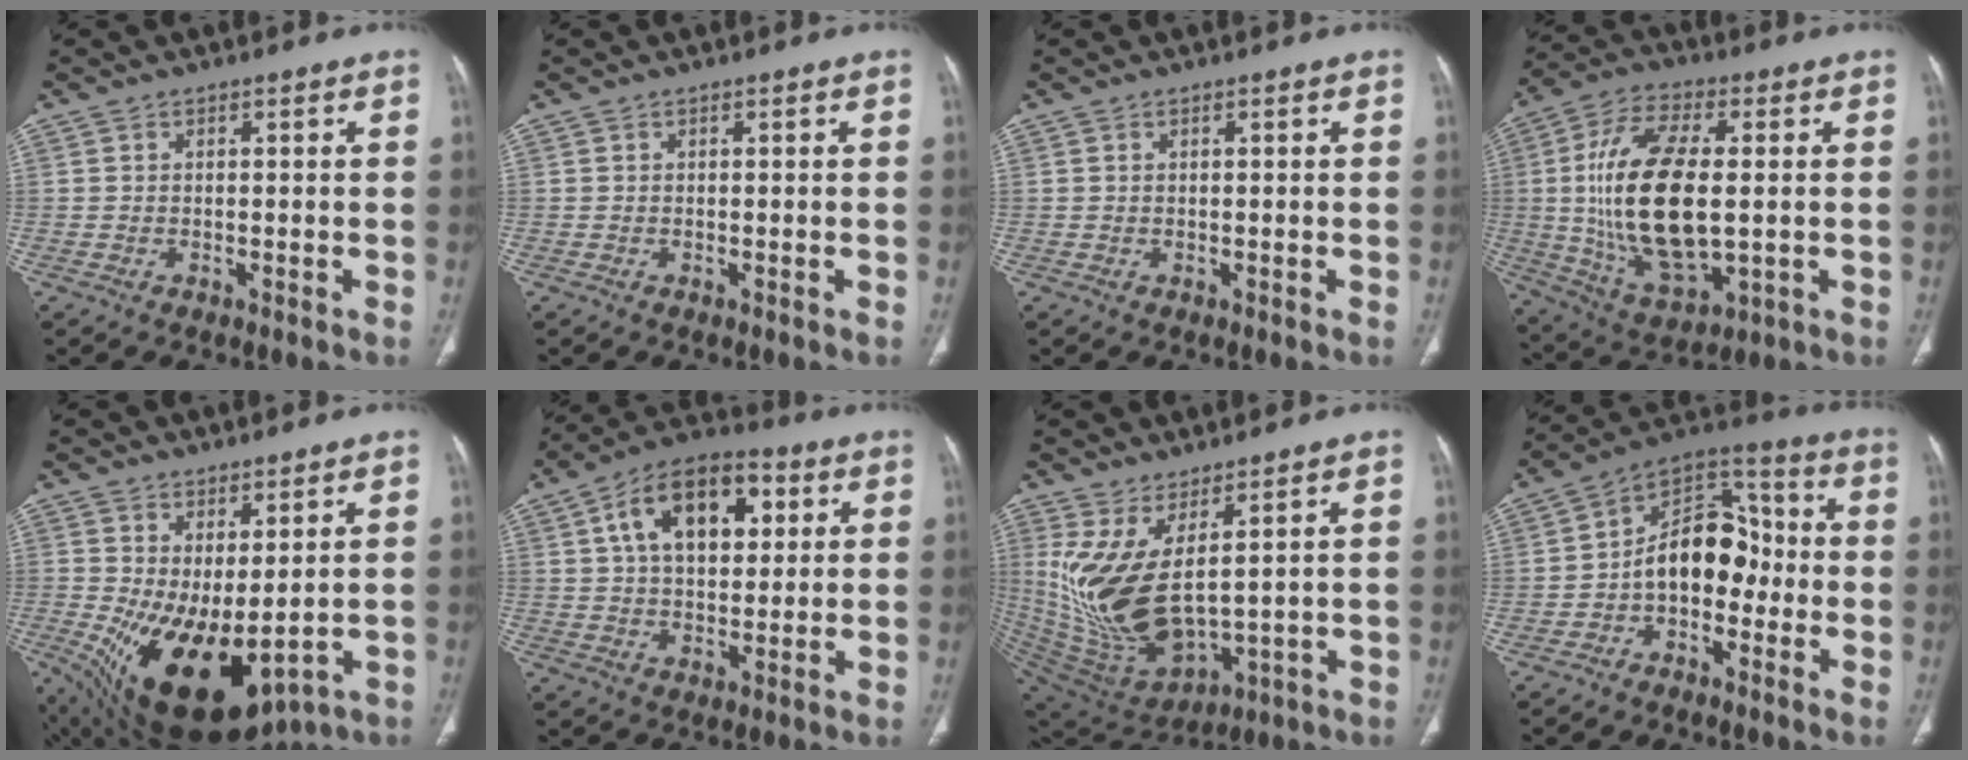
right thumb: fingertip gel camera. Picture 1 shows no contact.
{"total": 0.0}
{"total": 0.0}
{"total": 21.3, "force": [0.3, 10.1, 18.8], "torque": [-0.364, -0.005, 0.017]}
{"total": 15.2, "force": [-1.0, 7.3, 13.4], "torque": [-0.223, -0.021, 0.019]}
{"total": 15.6, "force": [4.8, 9.2, 11.6], "torque": [-0.161, 0.007, 0.074]}
{"total": 15.3, "force": [4.5, 6.3, 13.2], "torque": [-0.271, -0.044, 0.118]}
{"total": 13.4, "force": [-2.2, 9.0, 9.6], "torque": [-0.119, 0.050, -0.051]}